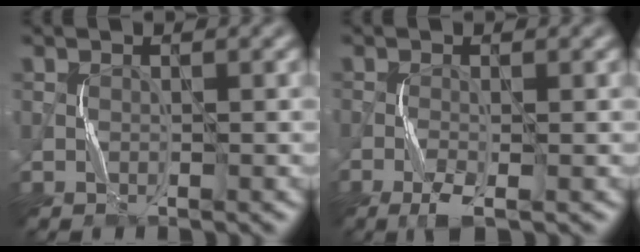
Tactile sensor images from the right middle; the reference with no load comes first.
{"total": 2.1, "force": [-1.2, 0.2, 1.7], "torque": [-0.039, 0.001, -0.025]}